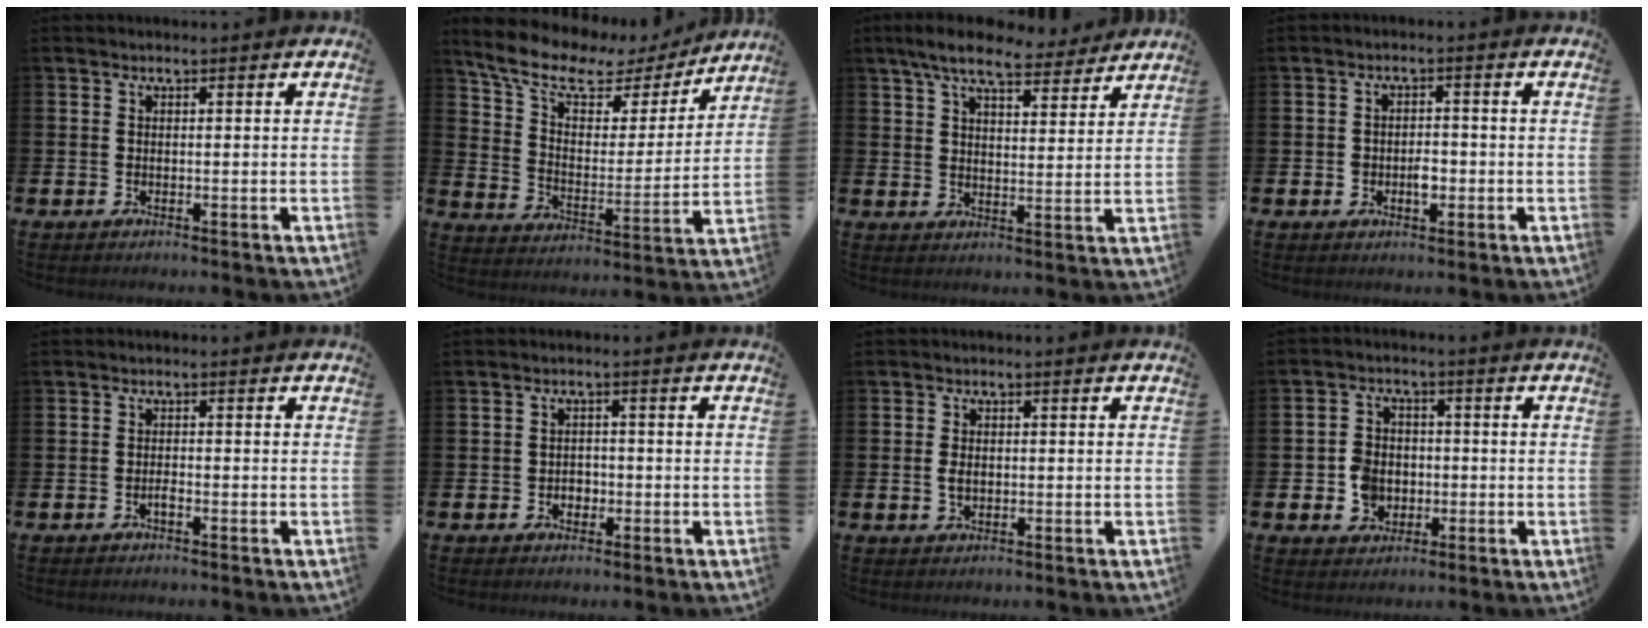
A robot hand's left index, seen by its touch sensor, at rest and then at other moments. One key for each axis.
{"total": 9.9, "fx": 7.6, "fy": 4.4, "fz": 4.5, "tx": -0.119, "ty": -0.041, "tz": 0.126}
{"total": 8.2, "fx": 7.3, "fy": 2.0, "fz": 3.0, "tx": -0.063, "ty": -0.036, "tz": 0.128}
{"total": 2.6, "fx": -0.6, "fy": 1.7, "fz": 1.8, "tx": -0.022, "ty": -0.001, "tz": -0.015}
{"total": 0.9, "fx": -0.6, "fy": 0.2, "fz": 0.7, "tx": -0.010, "ty": -0.005, "tz": -0.011}
{"total": 1.7, "fx": -0.5, "fy": 1.5, "fz": 0.8, "tx": -0.004, "ty": 0.000, "tz": -0.015}
{"total": 1.9, "fx": 0.0, "fy": 1.3, "fz": 1.4, "tx": -0.021, "ty": 0.004, "tz": -0.004}
{"total": 4.8, "fx": -0.9, "fy": 4.3, "fz": 1.9, "tx": -0.037, "ty": 0.010, "tz": -0.020}